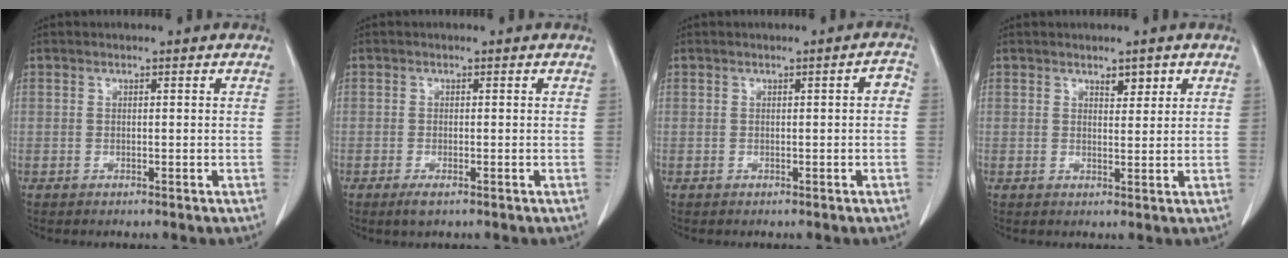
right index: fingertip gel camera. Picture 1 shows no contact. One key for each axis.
{"total": 1.7, "fx": -1.0, "fy": 0.4, "fz": 1.3, "tx": -0.025, "ty": -0.003, "tz": -0.013}
{"total": 1.6, "fx": -0.1, "fy": 0.4, "fz": 1.6, "tx": -0.013, "ty": 0.006, "tz": -0.003}
{"total": 2.0, "fx": 1.3, "fy": 0.9, "fz": 1.2, "tx": -0.014, "ty": -0.004, "tz": 0.022}